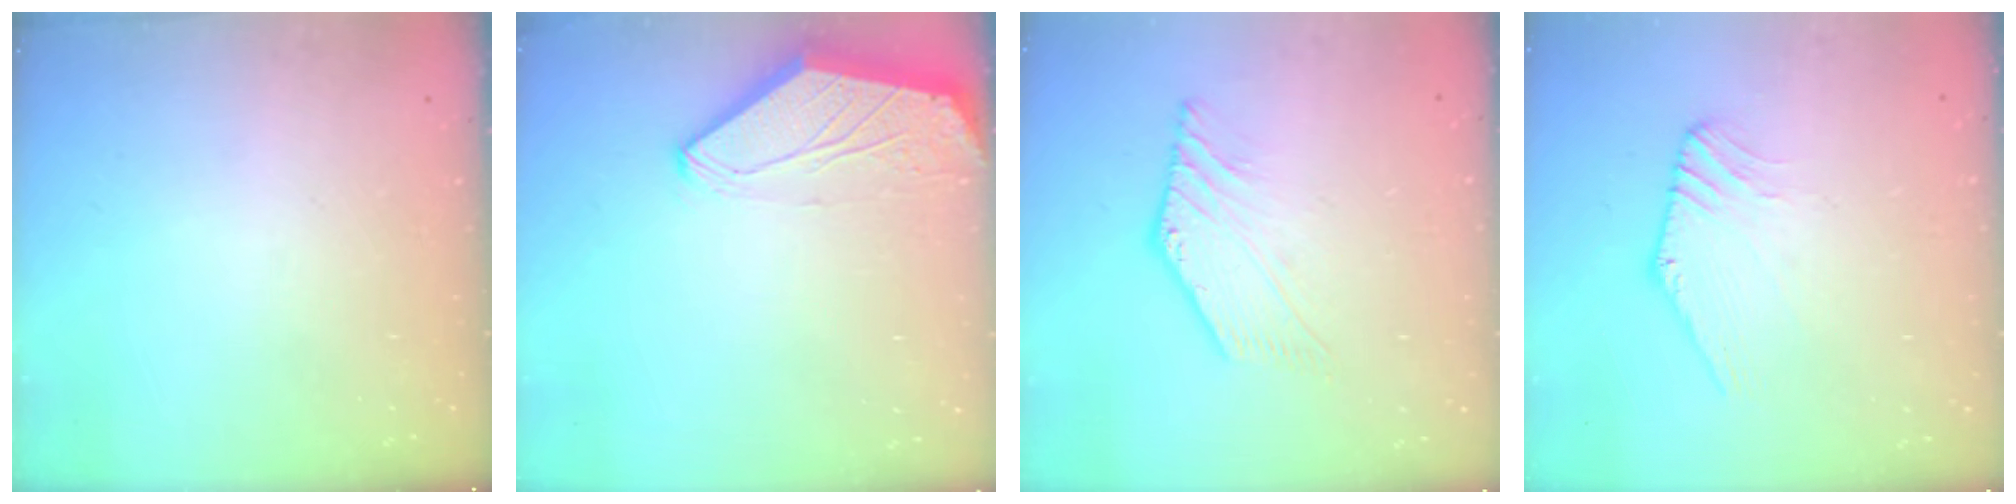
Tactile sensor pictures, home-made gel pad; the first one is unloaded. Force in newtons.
{"total": 0.0}
{"total": 4.9, "press": 4.8, "slide": 0.9}
{"total": 1.0, "press": 1.0, "slide": 0.2}